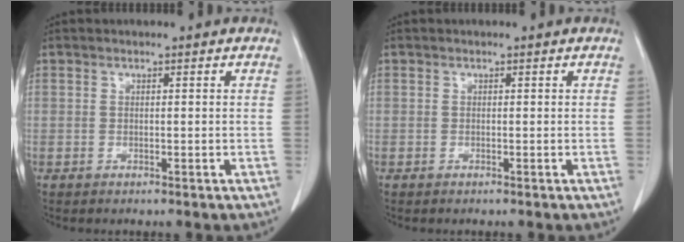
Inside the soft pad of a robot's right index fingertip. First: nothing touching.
{"total": 0.0}